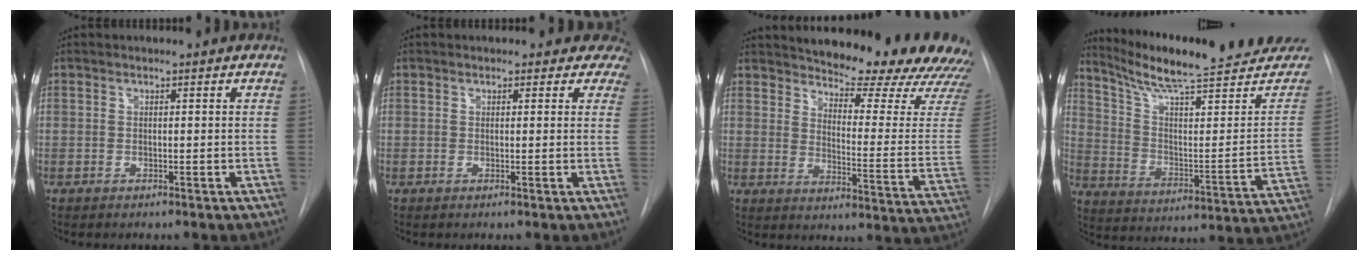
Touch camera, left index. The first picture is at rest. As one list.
[{"total": 4.8, "force": [4.0, 2.7, 0.1], "torque": [0.033, -0.006, 0.015]}, {"total": 22.6, "force": [20.3, 3.8, 9.0], "torque": [-0.121, -0.094, 0.236]}, {"total": 24.9, "force": [21.8, 1.9, 11.8], "torque": [-0.177, -0.064, 0.301]}]